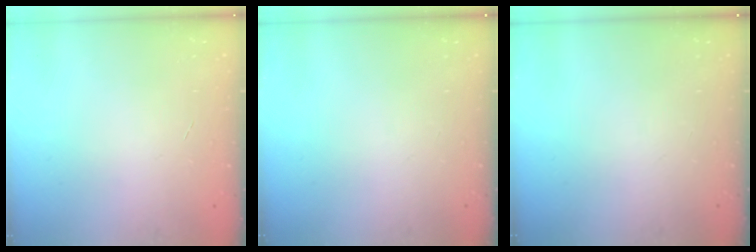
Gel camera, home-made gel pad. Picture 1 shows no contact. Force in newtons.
{"total": 0.0}
{"total": 0.0}